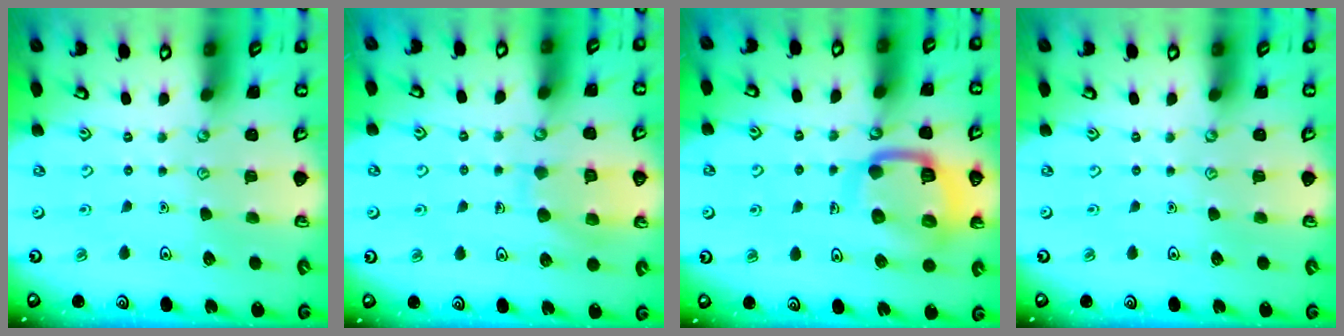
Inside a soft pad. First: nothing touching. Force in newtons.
{"total": 9.3, "press": 9.3, "slide": 0.8}
{"total": 13.8, "press": 13.8, "slide": 1.5}
{"total": 0.0}